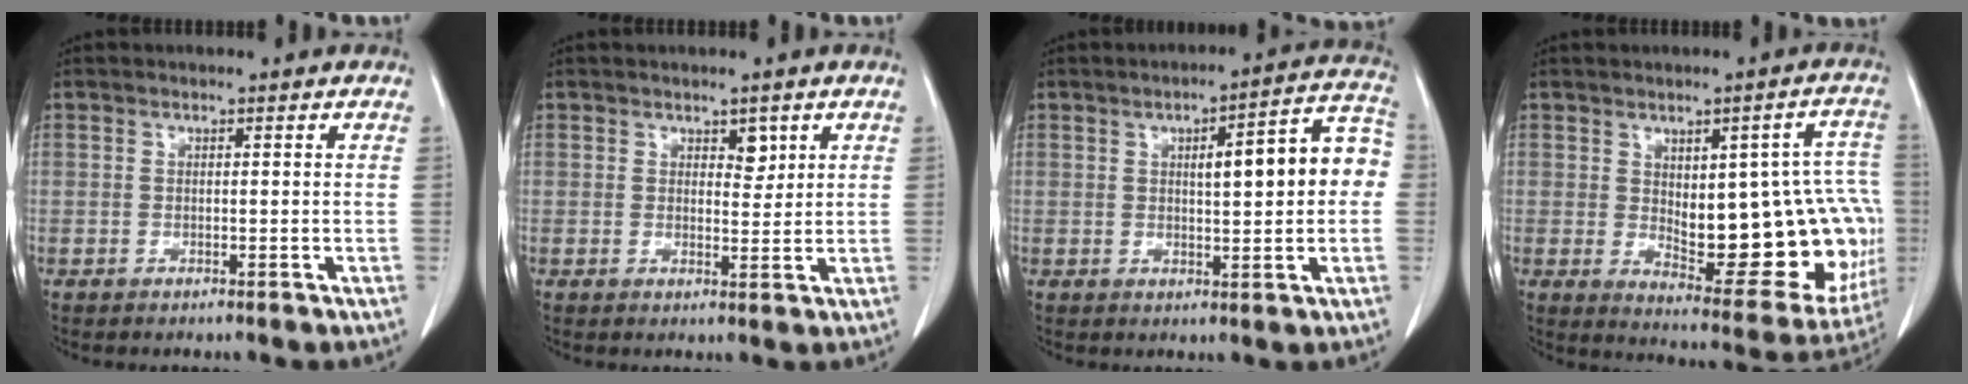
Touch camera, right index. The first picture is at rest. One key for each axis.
{"total": 2.3, "fx": 1.3, "fy": 1.3, "fz": 1.4, "tx": -0.015, "ty": -0.003, "tz": 0.021}
{"total": 10.9, "fx": 1.1, "fy": 2.3, "fz": 10.6, "tx": -0.137, "ty": 0.037, "tz": 0.014}
{"total": 21.4, "fx": -0.5, "fy": 7.6, "fz": 20.0, "tx": -0.188, "ty": 0.019, "tz": 0.024}